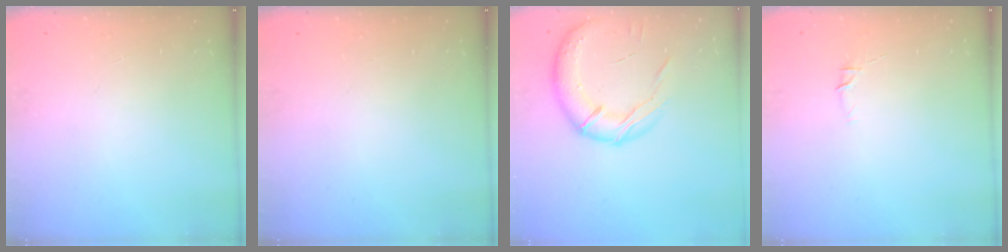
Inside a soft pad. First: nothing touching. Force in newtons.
{"total": 0.0}
{"total": 17.2, "press": 16.9, "slide": 3.1}
{"total": 4.5, "press": 4.4, "slide": 1.0}